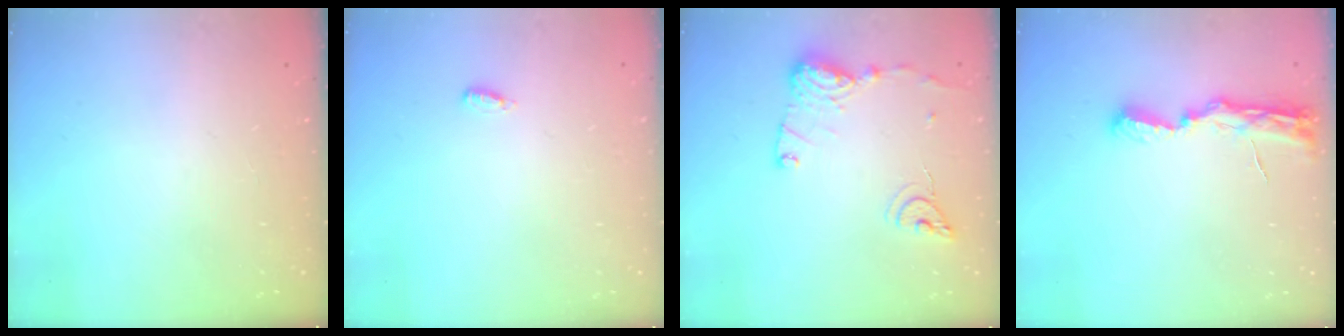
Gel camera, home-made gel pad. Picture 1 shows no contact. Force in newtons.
{"total": 7.1, "press": 3.0, "slide": 6.4}
{"total": 12.7, "press": 12.6, "slide": 1.4}
{"total": 7.6, "press": 7.6, "slide": 0.9}